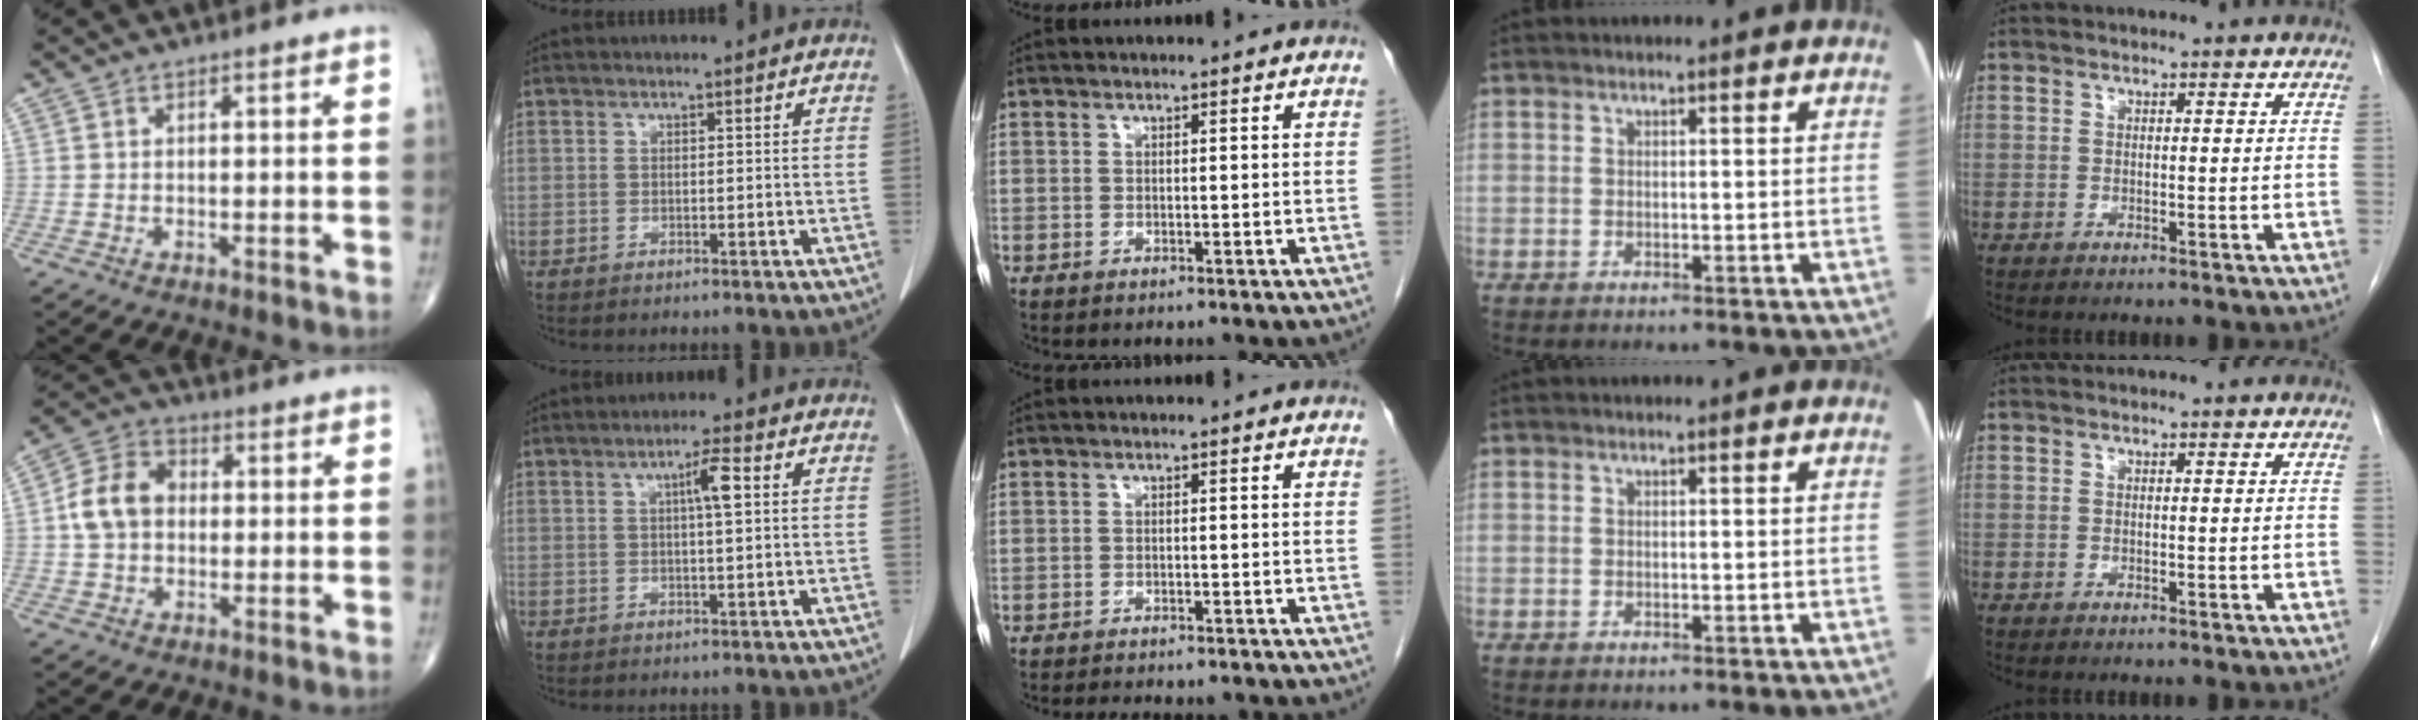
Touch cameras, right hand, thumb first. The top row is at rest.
{"thumb": {"total": 8.8, "force": [0.3, 6.7, 5.7], "torque": [-0.098, 0.025, -0.003]}, "index": {"total": 3.8, "force": [1.0, 0.1, 3.7], "torque": [-0.063, 0.004, 0.015]}, "middle": {"total": 7.4, "force": [-6.6, 1.9, 2.6], "torque": [-0.034, 0.000, -0.082]}}